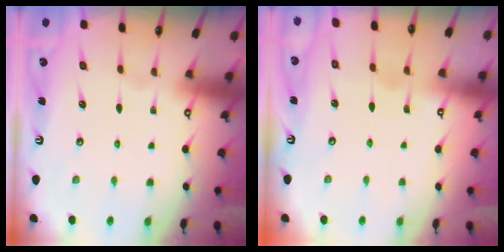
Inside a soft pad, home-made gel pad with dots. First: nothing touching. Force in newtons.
{"total": 4.1, "press": 4.1, "slide": 0.4}